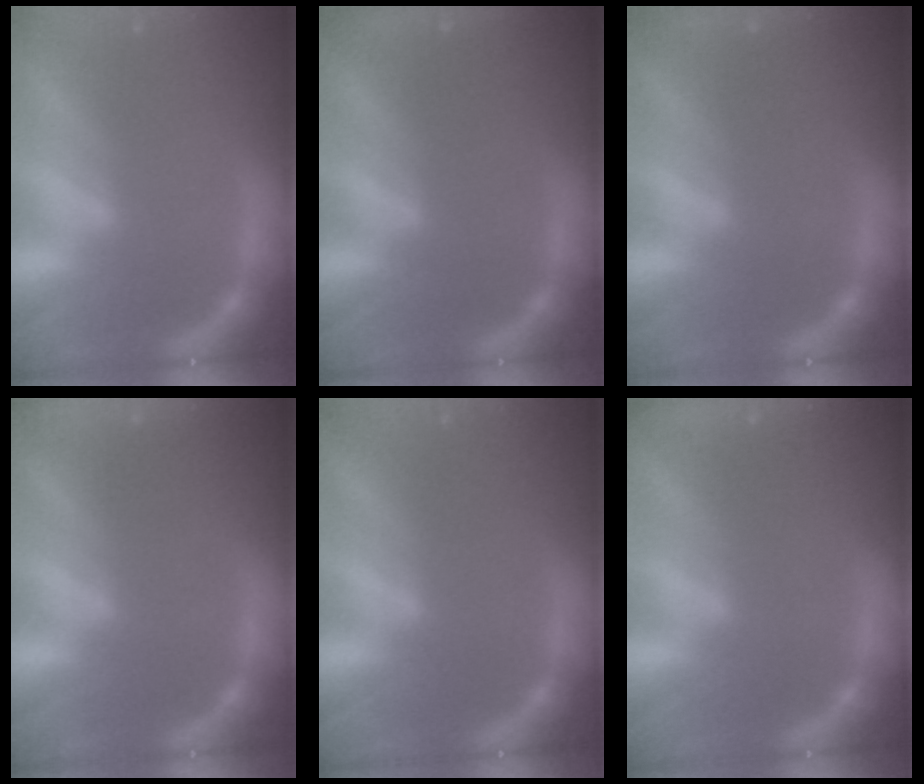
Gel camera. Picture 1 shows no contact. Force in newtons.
{"total": 1.9}
{"total": 1.4}
{"total": 6.5}
{"total": 0.0}
{"total": 3.5}